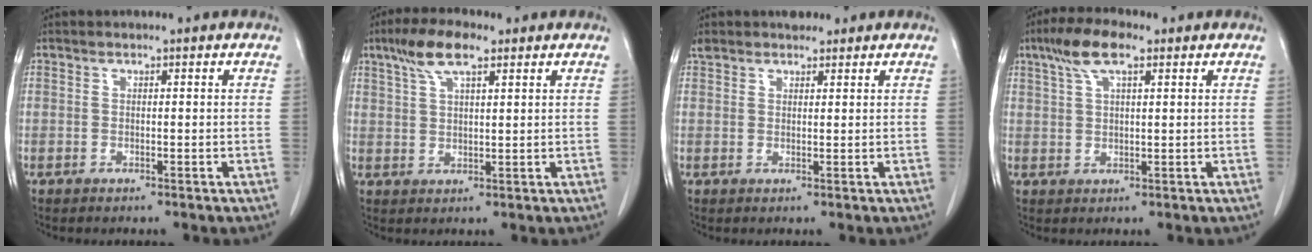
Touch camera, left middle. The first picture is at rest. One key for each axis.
{"total": 6.8, "fx": 4.2, "fy": 1.7, "fz": 5.0, "tx": -0.108, "ty": 0.017, "tz": 0.080}
{"total": 3.1, "fx": 2.7, "fy": 1.4, "fz": 0.7, "tx": -0.015, "ty": 0.015, "tz": 0.045}
{"total": 6.3, "fx": 3.7, "fy": 1.6, "fz": 4.9, "tx": -0.104, "ty": 0.020, "tz": 0.068}